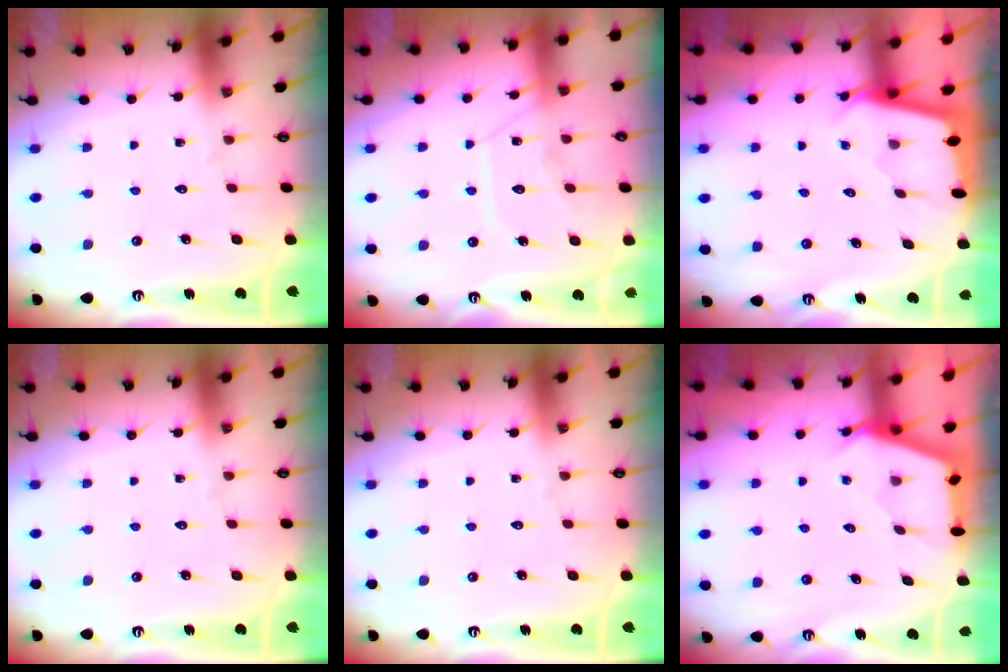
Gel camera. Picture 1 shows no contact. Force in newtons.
{"total": 10.5, "press": 10.5, "slide": 1.0}
{"total": 1.9, "press": 1.9, "slide": 0.1}
{"total": 0.0}
{"total": 0.0}
{"total": 2.8, "press": 2.8, "slide": 0.4}